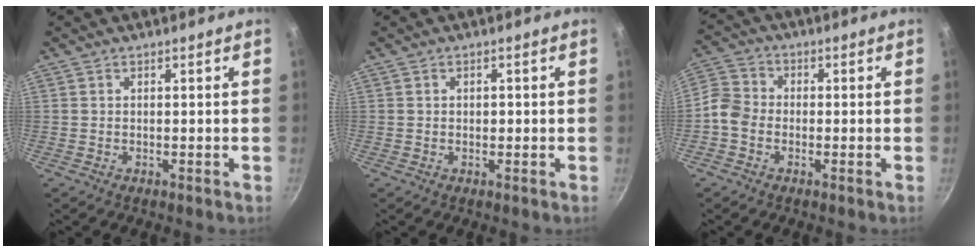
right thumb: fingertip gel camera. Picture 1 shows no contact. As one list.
[{"total": 1.0, "force": [0.0, 0.8, 0.7], "torque": [-0.007, 0.004, 0.000]}, {"total": 5.4, "force": [-1.8, 4.4, 2.6], "torque": [-0.038, 0.022, -0.055]}]